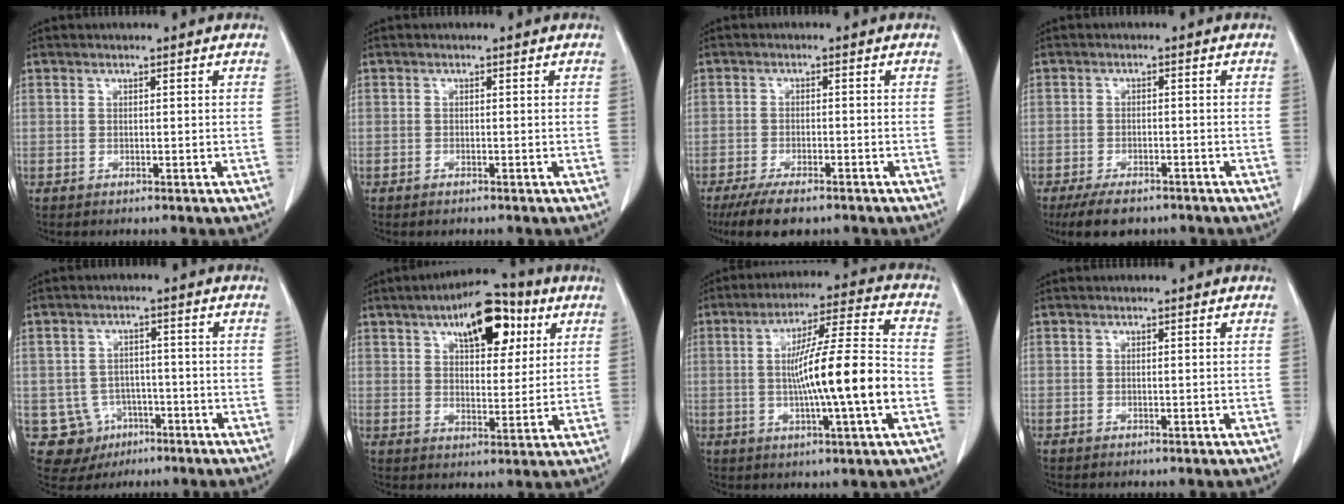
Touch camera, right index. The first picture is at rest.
{"total": 0.6, "force": [-0.5, 0.1, 0.2], "torque": [-0.010, -0.001, -0.007]}
{"total": 6.8, "force": [-5.2, 2.1, 3.9], "torque": [-0.063, -0.011, -0.084]}
{"total": 6.4, "force": [-4.9, 2.7, 3.1], "torque": [-0.051, -0.005, -0.077]}
{"total": 8.1, "force": [-2.9, 7.5, 1.0], "torque": [-0.027, 0.011, -0.031]}
{"total": 12.6, "force": [6.2, 5.3, 9.5], "torque": [-0.138, 0.022, 0.096]}
{"total": 15.2, "force": [-2.0, 0.0, 15.0], "torque": [-0.250, 0.003, -0.036]}
{"total": 0.0}